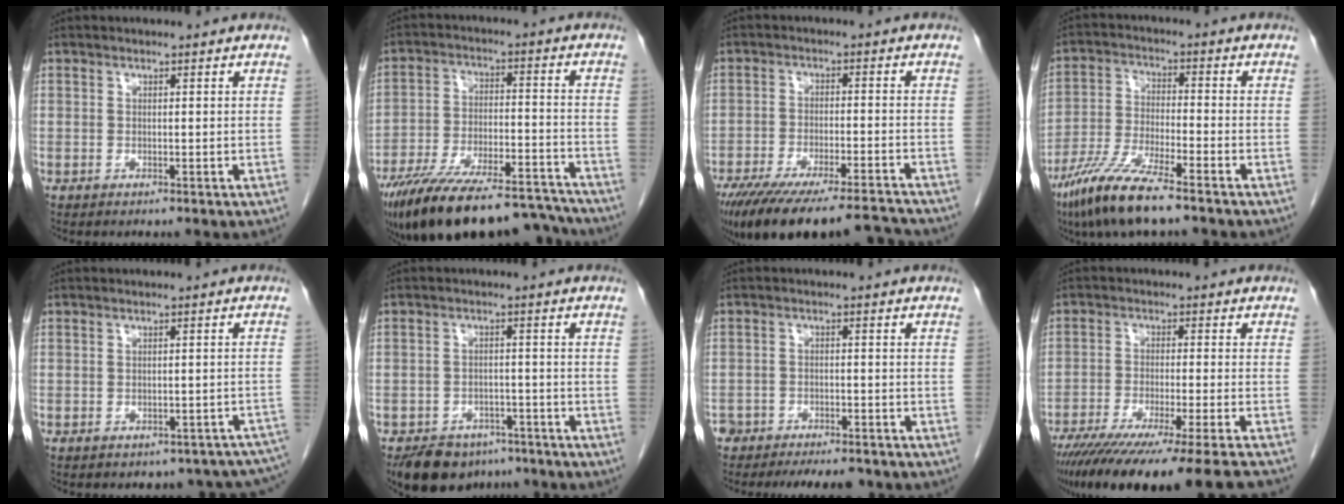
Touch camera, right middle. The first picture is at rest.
{"total": 22.4, "force": [-19.6, 5.3, 9.6], "torque": [-0.161, -0.008, -0.303]}
{"total": 19.7, "force": [-17.4, 2.3, 8.9], "torque": [-0.148, -0.024, -0.257]}
{"total": 10.3, "force": [-7.4, 0.9, 7.1], "torque": [-0.152, -0.029, -0.144]}
{"total": 12.4, "force": [-10.6, 5.0, 3.7], "torque": [-0.032, 0.030, -0.103]}
{"total": 9.1, "force": [-7.1, 4.9, 3.0], "torque": [-0.040, -0.001, -0.104]}
{"total": 10.0, "force": [-8.5, 3.8, 3.7], "torque": [-0.060, 0.000, -0.117]}
{"total": 20.8, "force": [-17.5, -1.2, 11.2], "torque": [-0.135, -0.070, -0.267]}